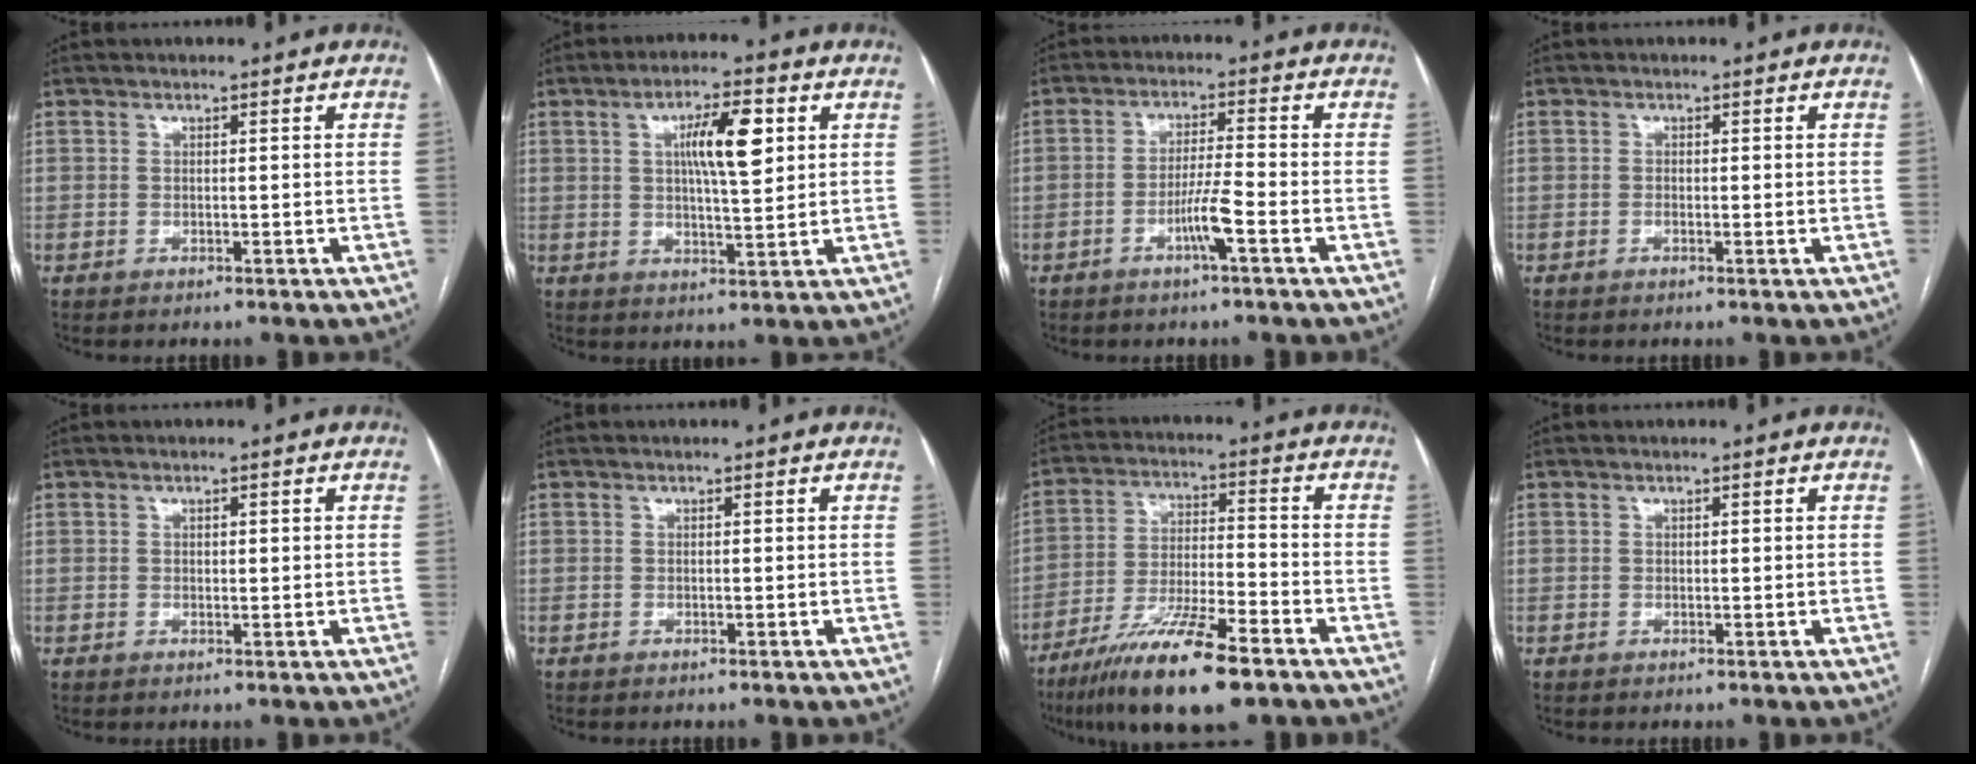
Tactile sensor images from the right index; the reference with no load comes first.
{"total": 8.4, "force": [2.5, 1.7, 7.9], "torque": [-0.133, 0.010, 0.043]}
{"total": 5.0, "force": [-2.3, -0.4, 4.4], "torque": [-0.085, -0.003, -0.045]}
{"total": 0.7, "force": [-0.2, 0.1, 0.7], "torque": [-0.012, 0.000, -0.005]}
{"total": 1.0, "force": [0.3, 0.5, 0.8], "torque": [-0.011, 0.000, 0.005]}
{"total": 0.0}
{"total": 14.7, "force": [-9.7, 2.0, 10.8], "torque": [-0.208, -0.030, -0.172]}
{"total": 0.0}